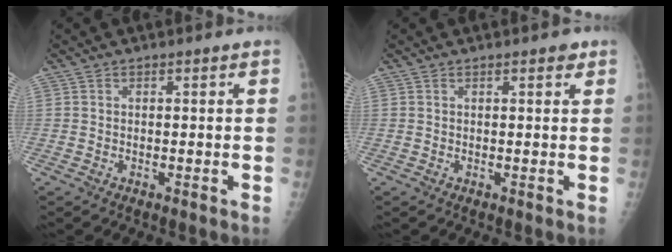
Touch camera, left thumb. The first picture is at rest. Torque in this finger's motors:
{"motor_torque": [0.51, 0.29, 0.24, -0.27, 0.00]}